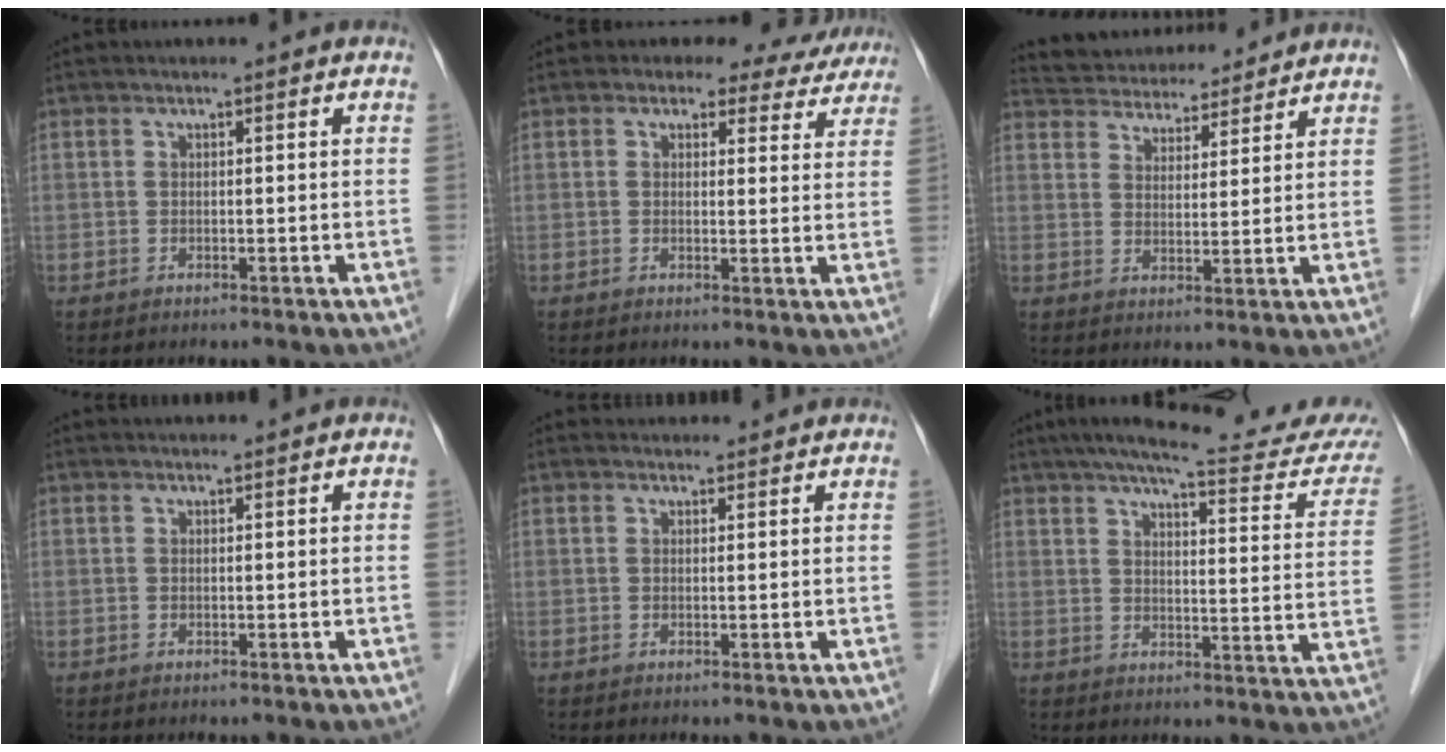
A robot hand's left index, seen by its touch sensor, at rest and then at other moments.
{"total": 8.7, "force": [7.6, 4.1, 1.2], "torque": [0.016, 0.005, 0.060]}
{"total": 12.4, "force": [11.7, 3.1, 2.6], "torque": [-0.040, 0.028, 0.177]}
{"total": 3.6, "force": [3.5, 0.2, 0.8], "torque": [-0.009, 0.026, 0.044]}
{"total": 3.5, "force": [3.4, 0.9, 0.2], "torque": [-0.004, 0.020, 0.043]}
{"total": 20.0, "force": [17.9, 0.6, 8.9], "torque": [-0.120, -0.041, 0.219]}